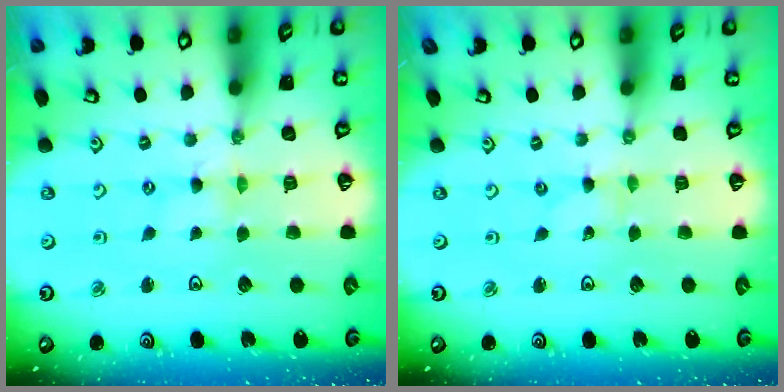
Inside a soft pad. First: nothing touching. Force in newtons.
{"total": 0.0}